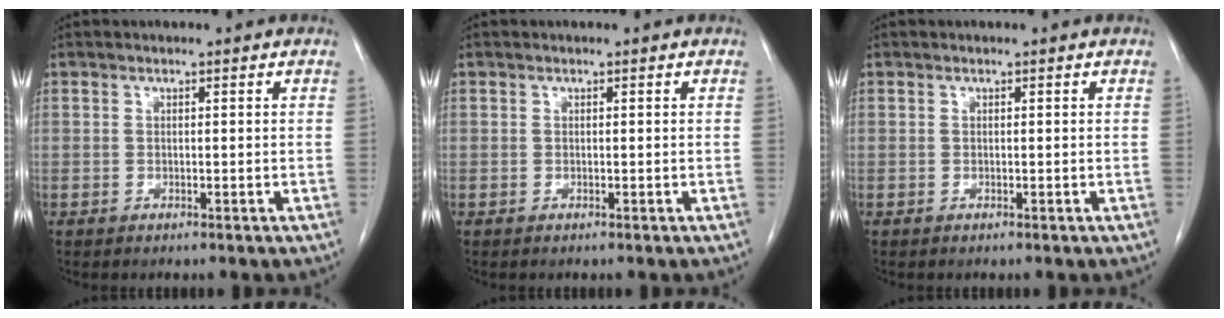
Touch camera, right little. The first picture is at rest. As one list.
[{"total": 0.0}, {"total": 0.0}]